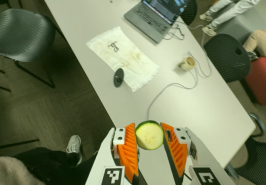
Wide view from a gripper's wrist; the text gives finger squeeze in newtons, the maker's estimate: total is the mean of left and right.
{"total": 8.4, "left": 8.1, "right": 8.7}